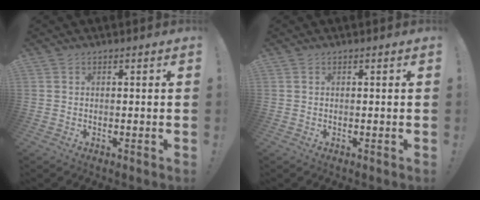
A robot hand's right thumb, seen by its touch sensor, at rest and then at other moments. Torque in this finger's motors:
{"motor_torque": [-0.11, -0.04, -0.01, -0.06, -0.02]}